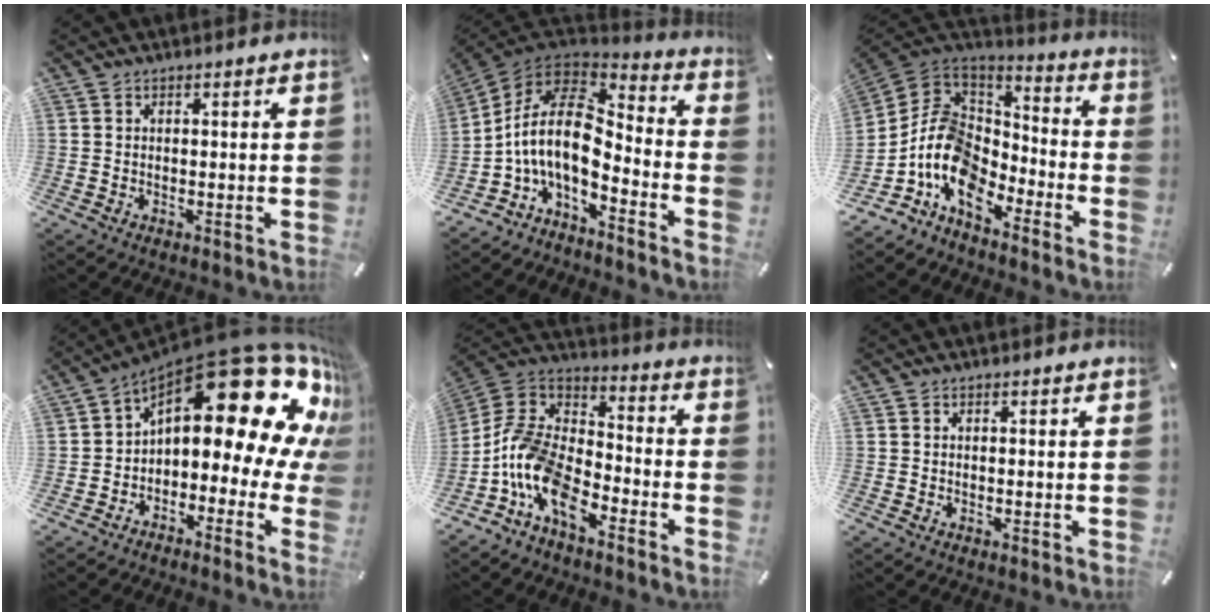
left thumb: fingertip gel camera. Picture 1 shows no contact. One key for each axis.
{"total": 14.8, "fx": -2.3, "fy": 8.3, "fz": 12.0, "tx": -0.271, "ty": -0.006, "tz": -0.043}
{"total": 13.6, "fx": -7.4, "fy": 9.2, "fz": 6.7, "tx": -0.167, "ty": 0.020, "tz": -0.143}
{"total": 25.6, "fx": 11.2, "fy": 11.4, "fz": 19.9, "tx": -0.281, "ty": -0.092, "tz": 0.193}
{"total": 13.6, "fx": -8.8, "fy": 7.1, "fz": 7.6, "tx": -0.174, "ty": 0.020, "tz": -0.174}
{"total": 0.0}